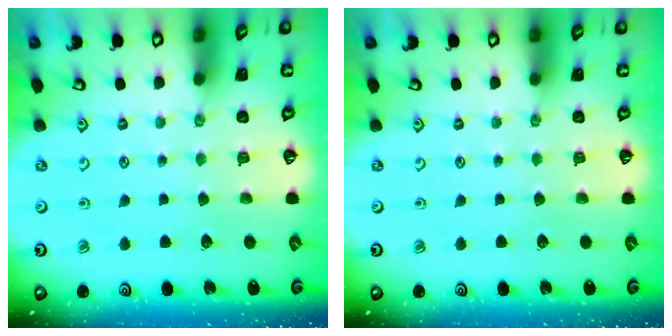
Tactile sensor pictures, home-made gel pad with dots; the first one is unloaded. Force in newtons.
{"total": 0.0}